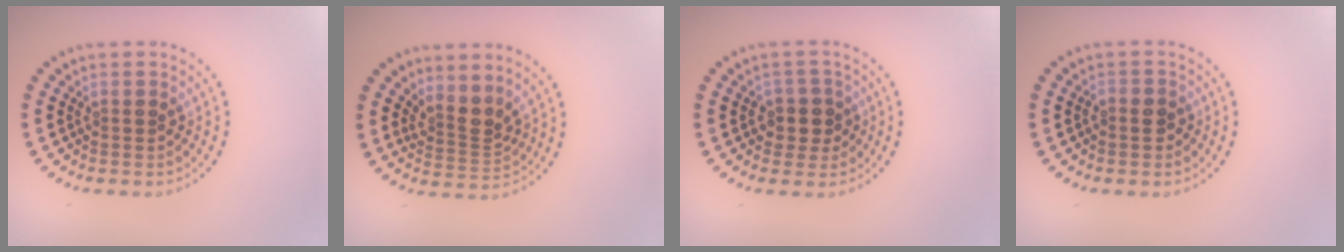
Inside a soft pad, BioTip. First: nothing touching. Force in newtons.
{"total": 2.8, "press": 2.0, "slide": 2.0}
{"total": 2.4, "press": 2.1, "slide": 1.1}
{"total": 1.0, "press": 0.9, "slide": 0.4}